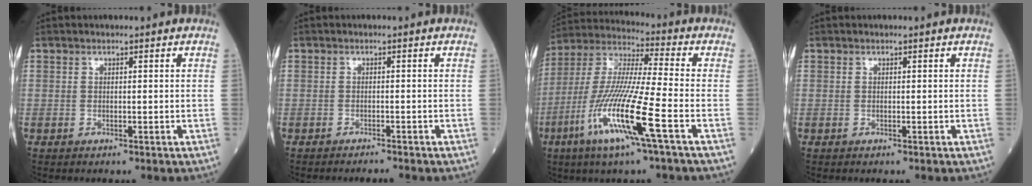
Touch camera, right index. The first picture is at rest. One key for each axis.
{"total": 1.4, "fx": -1.3, "fy": -0.4, "fz": 0.1, "tx": -0.007, "ty": -0.004, "tz": -0.020}
{"total": 16.2, "fx": -6.5, "fy": -0.5, "fz": 14.8, "tx": -0.312, "ty": -0.022, "tz": -0.129}
{"total": 0.0}